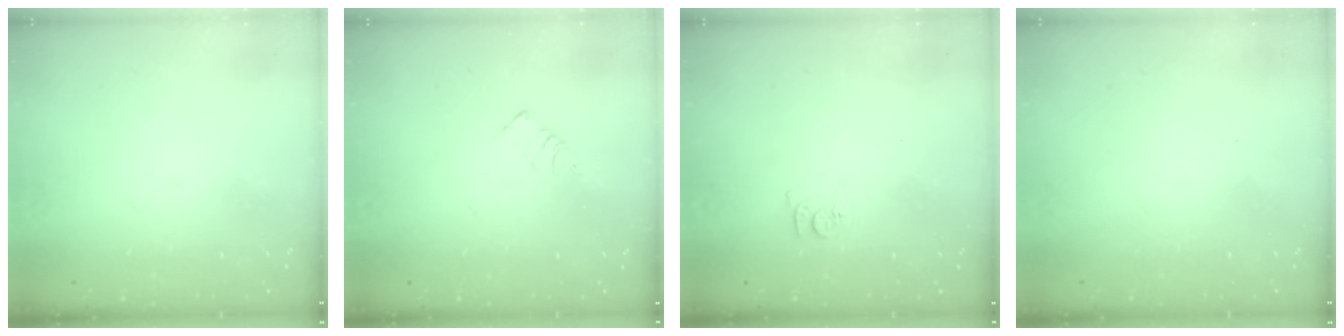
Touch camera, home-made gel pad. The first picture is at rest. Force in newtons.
{"total": 3.2, "press": 3.2, "slide": 0.4}
{"total": 5.8, "press": 5.7, "slide": 0.4}
{"total": 1.7, "press": 1.7, "slide": 0.1}